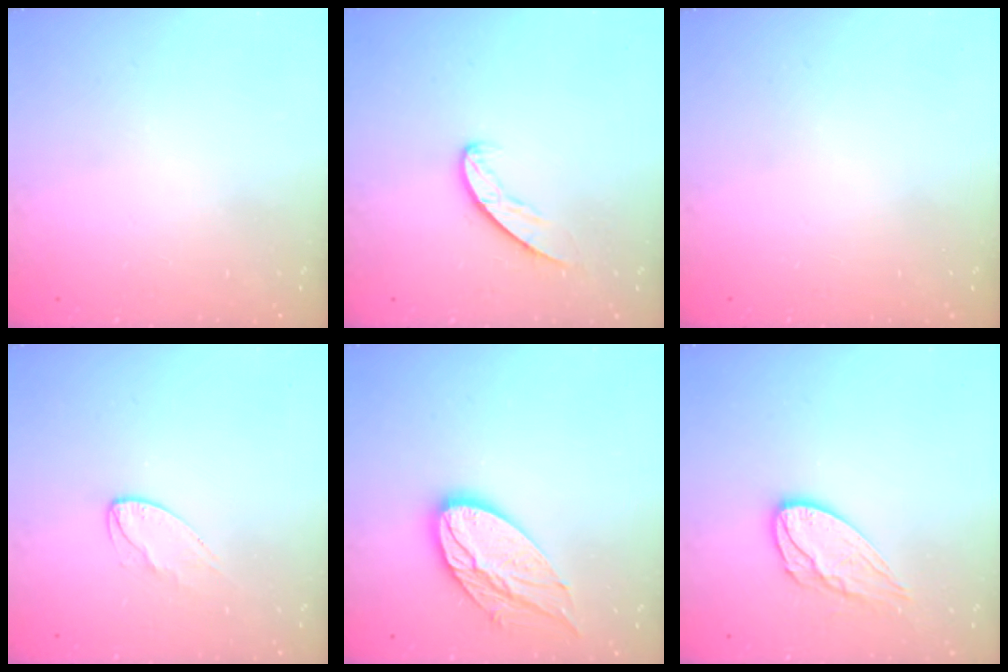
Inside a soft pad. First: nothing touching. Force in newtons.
{"total": 5.9, "press": 5.9, "slide": 0.4}
{"total": 0.0}
{"total": 5.0, "press": 4.9, "slide": 0.5}
{"total": 15.3, "press": 15.3, "slide": 1.1}
{"total": 10.3, "press": 10.3, "slide": 0.4}